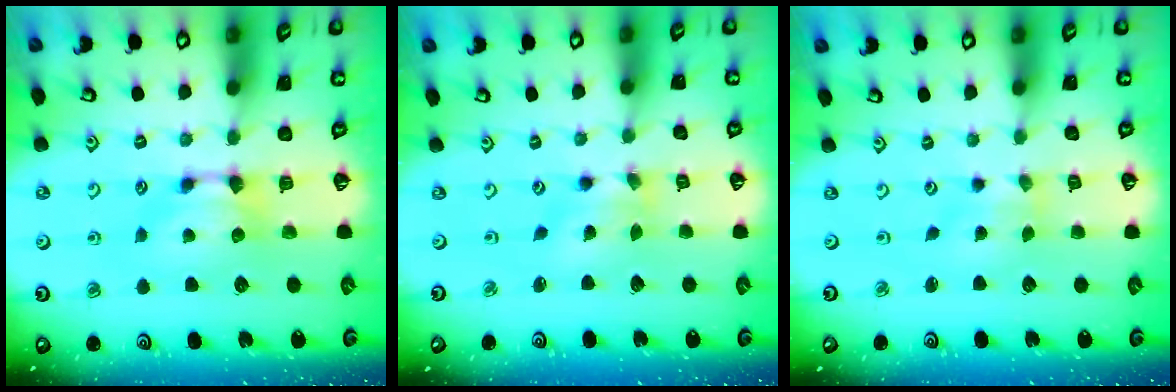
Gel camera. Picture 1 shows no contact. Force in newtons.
{"total": 1.4, "press": 0.4, "slide": 1.4}
{"total": 1.9, "press": 1.6, "slide": 0.9}